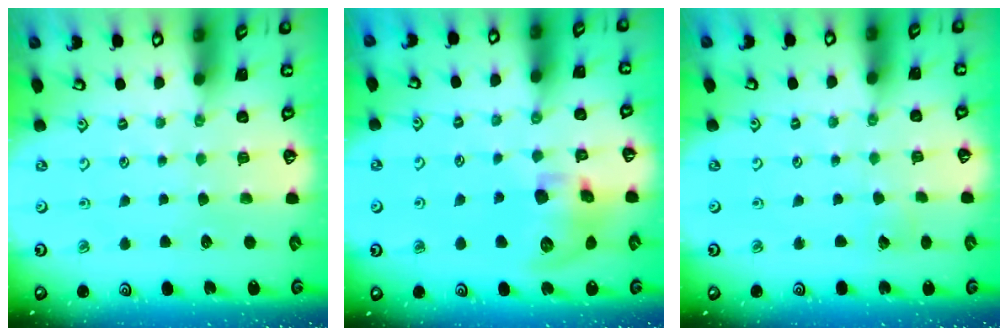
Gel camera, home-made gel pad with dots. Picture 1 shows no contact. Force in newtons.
{"total": 11.9, "press": 11.7, "slide": 2.1}
{"total": 1.7, "press": 1.7, "slide": 0.1}